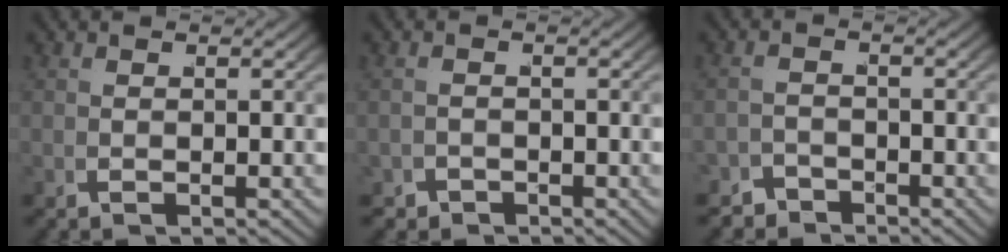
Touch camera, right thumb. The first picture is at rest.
{"total": 1.7, "force": [-1.6, 0.7, -0.3], "torque": [0.012, -0.013, -0.023]}
{"total": 2.8, "force": [-2.6, 0.9, -0.3], "torque": [0.018, -0.013, -0.046]}